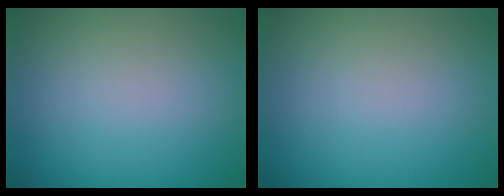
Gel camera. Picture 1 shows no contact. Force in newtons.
{"total": 0.0}